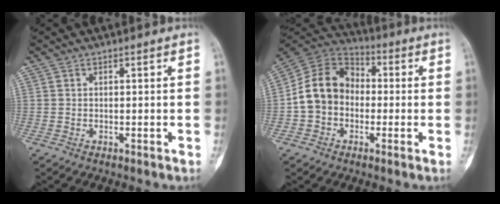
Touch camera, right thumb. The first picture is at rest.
{"total": 12.6, "force": [-1.2, 10.3, 7.2], "torque": [-0.115, 0.040, -0.036]}